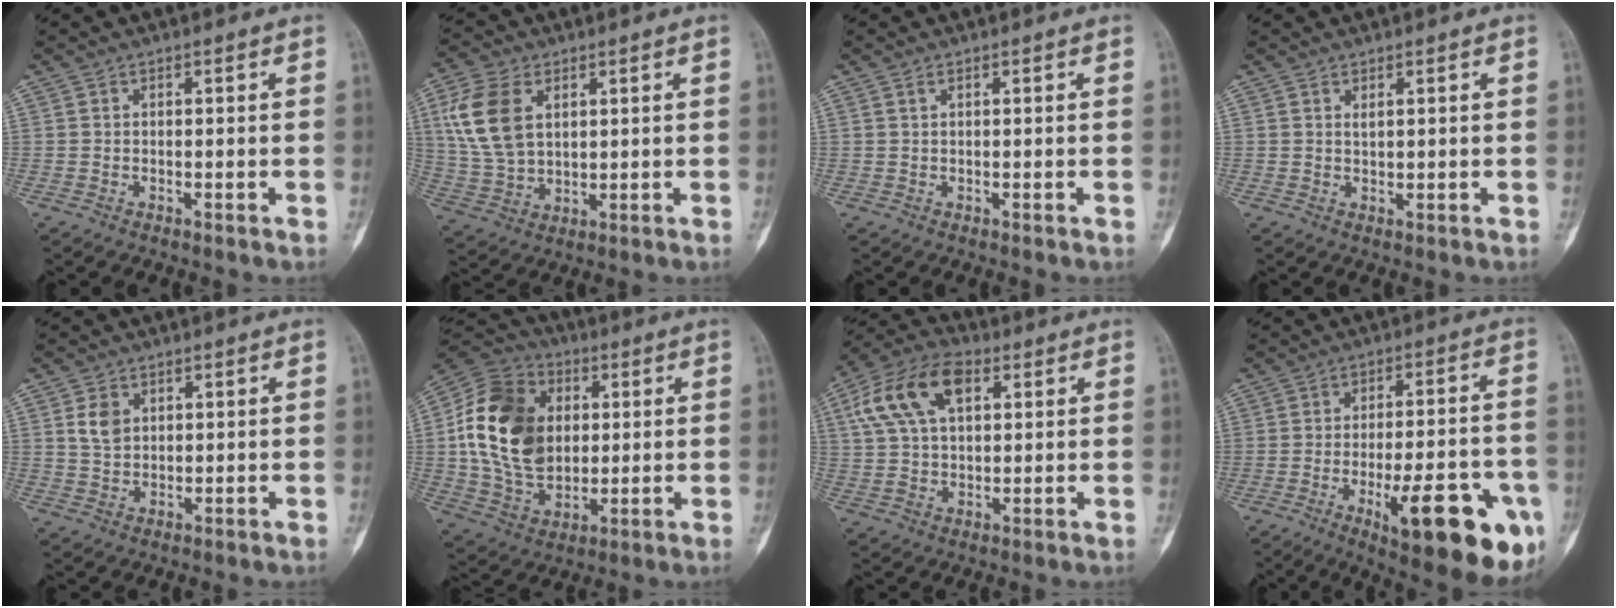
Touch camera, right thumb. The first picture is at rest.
{"total": 12.1, "force": [3.7, 7.8, 8.4], "torque": [-0.165, -0.004, 0.079]}
{"total": 0.6, "force": [0.4, 0.2, 0.5], "torque": [-0.011, 0.004, 0.006]}
{"total": 1.0, "force": [0.6, 0.3, 0.7], "torque": [-0.010, -0.005, 0.012]}
{"total": 4.2, "force": [1.4, 3.2, 2.4], "torque": [-0.030, -0.006, 0.028]}
{"total": 21.3, "force": [2.7, 15.6, 14.4], "torque": [-0.253, 0.001, 0.053]}
{"total": 14.6, "force": [5.2, 8.5, 10.6], "torque": [-0.195, 0.014, 0.092]}
{"total": 21.5, "force": [-8.5, 6.6, 18.6], "torque": [-0.200, 0.016, -0.102]}